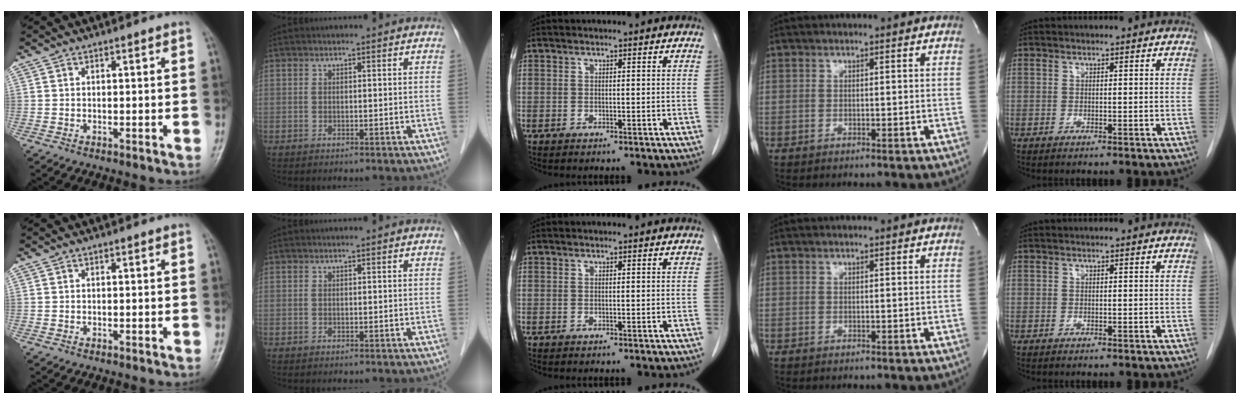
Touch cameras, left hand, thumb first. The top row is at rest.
{}